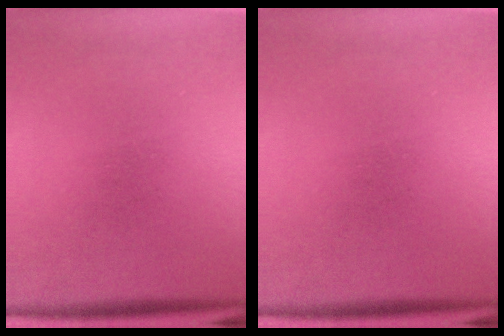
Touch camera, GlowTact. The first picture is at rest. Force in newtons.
{"total": 0.0}